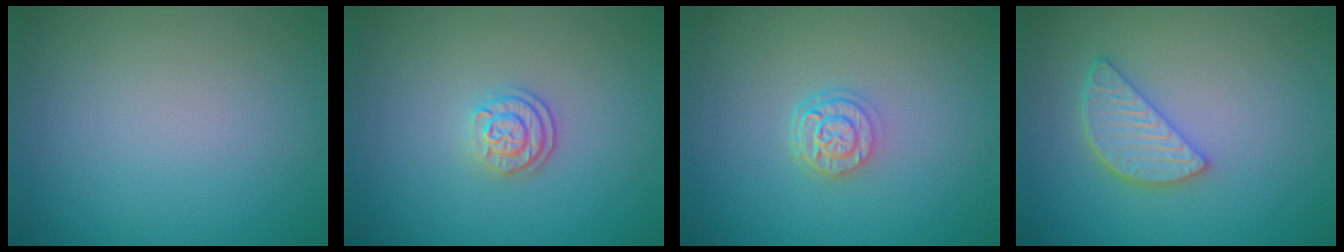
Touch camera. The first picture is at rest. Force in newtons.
{"total": 2.3, "press": 1.9, "slide": 1.2}
{"total": 2.6, "press": 2.1, "slide": 1.5}
{"total": 3.7, "press": 3.1, "slide": 2.0}